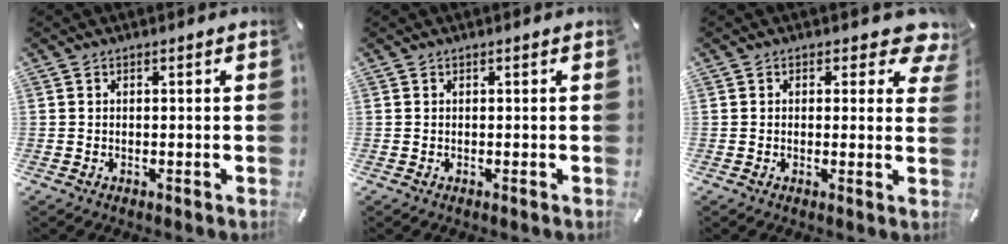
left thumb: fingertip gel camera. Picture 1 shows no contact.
{"total": 0.0}
{"total": 5.9, "force": [3.0, 3.3, 3.9], "torque": [-0.035, -0.016, 0.045]}